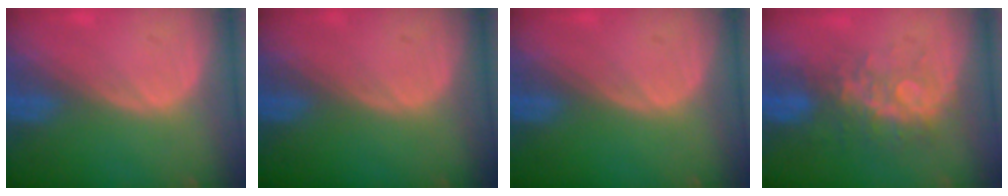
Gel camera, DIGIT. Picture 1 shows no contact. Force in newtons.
{"total": 0.0}
{"total": 0.0}
{"total": 8.4, "press": 7.1, "slide": 4.5}